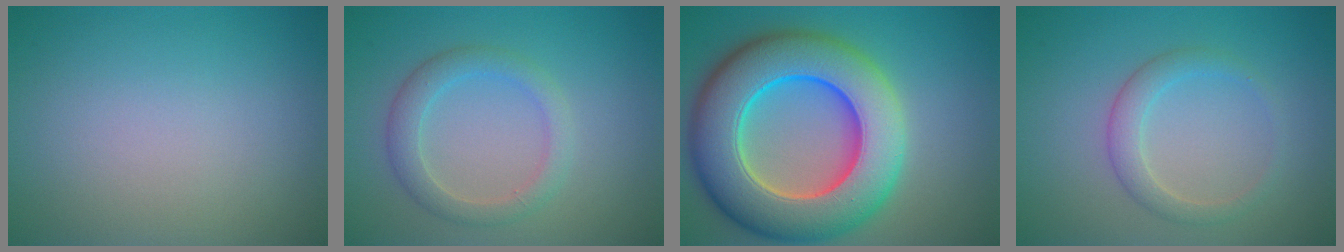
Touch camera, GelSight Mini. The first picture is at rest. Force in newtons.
{"total": 2.9, "press": 2.9, "slide": 0.1}
{"total": 13.3, "press": 13.1, "slide": 2.1}
{"total": 2.2, "press": 2.2, "slide": 0.1}